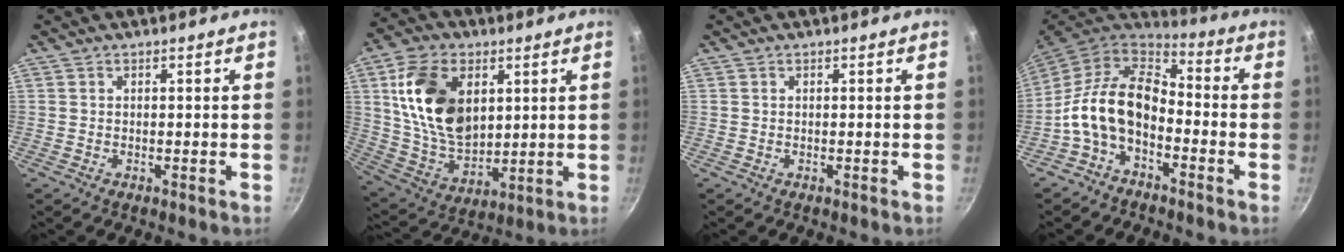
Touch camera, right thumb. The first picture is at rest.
{"total": 18.5, "force": [5.0, 11.9, 13.3], "torque": [-0.215, -0.017, 0.103]}
{"total": 0.0}
{"total": 13.6, "force": [-3.4, 8.5, 10.1], "torque": [-0.172, 0.048, -0.080]}